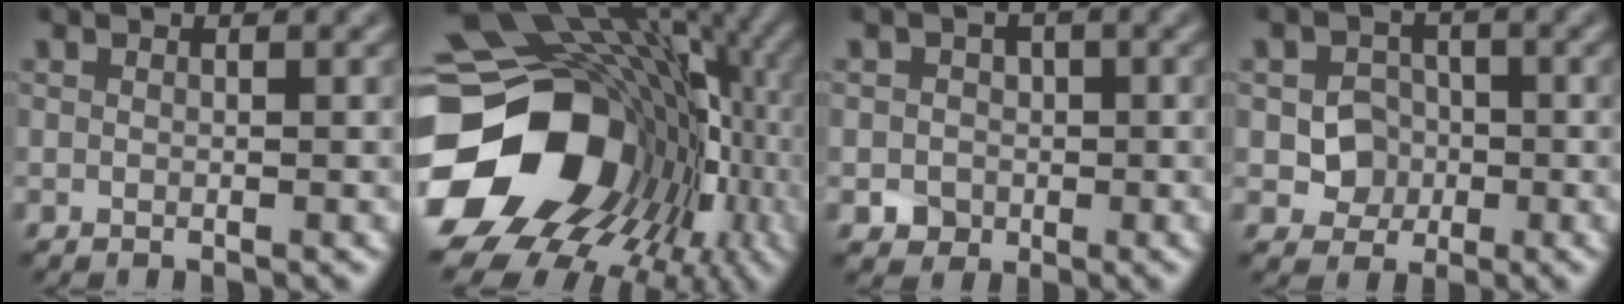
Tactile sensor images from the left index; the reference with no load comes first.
{"total": 19.4, "force": [-2.5, 15.3, 11.6], "torque": [-0.227, -0.040, -0.006]}
{"total": 2.0, "force": [-0.4, 1.9, 0.6], "torque": [0.009, -0.003, -0.011]}
{"total": 3.0, "force": [-0.5, 2.6, 1.3], "torque": [-0.008, 0.000, -0.013]}